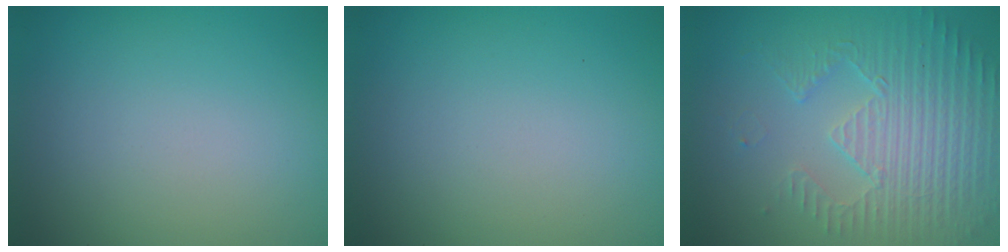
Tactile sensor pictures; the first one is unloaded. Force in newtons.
{"total": 0.0}
{"total": 3.8, "press": 3.6, "slide": 1.3}